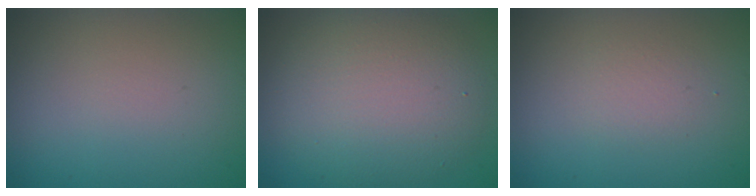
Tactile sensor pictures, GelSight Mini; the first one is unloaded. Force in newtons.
{"total": 6.9, "press": 6.9, "slide": 0.5}
{"total": 1.3, "press": 1.3, "slide": 0.2}